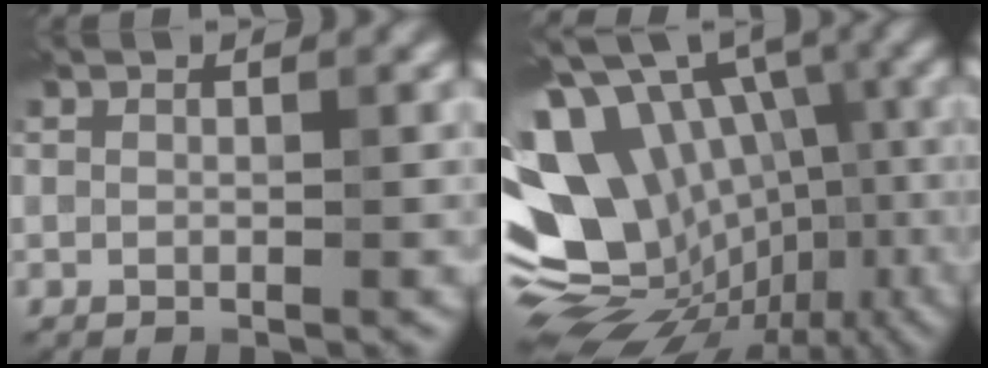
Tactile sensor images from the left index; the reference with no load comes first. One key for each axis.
{"total": 18.2, "fx": -2.8, "fy": 14.0, "fz": 11.3, "tx": -0.206, "ty": 0.006, "tz": -0.009}